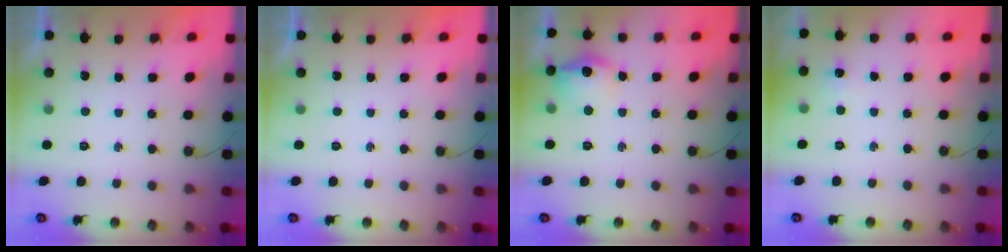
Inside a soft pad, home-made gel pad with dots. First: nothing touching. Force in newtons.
{"total": 0.0}
{"total": 12.8, "press": 12.8, "slide": 1.1}
{"total": 4.2, "press": 4.2, "slide": 0.5}